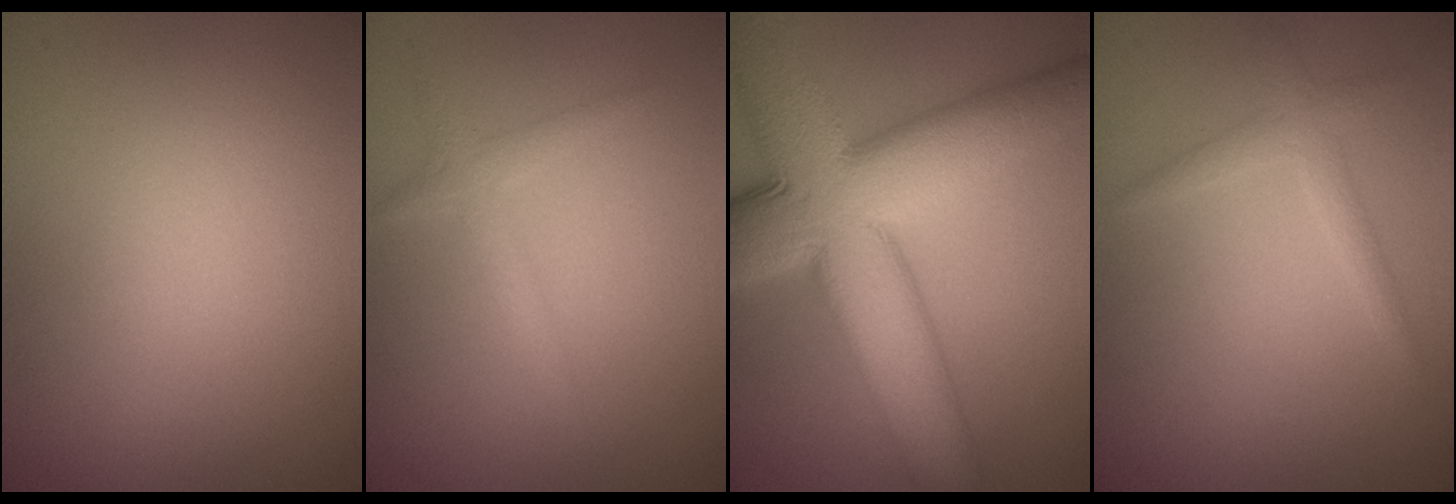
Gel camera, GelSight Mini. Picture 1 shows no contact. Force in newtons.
{"total": 1.6, "press": 1.6, "slide": 0.1}
{"total": 14.4, "press": 14.4, "slide": 0.4}
{"total": 1.7, "press": 1.7, "slide": 0.1}